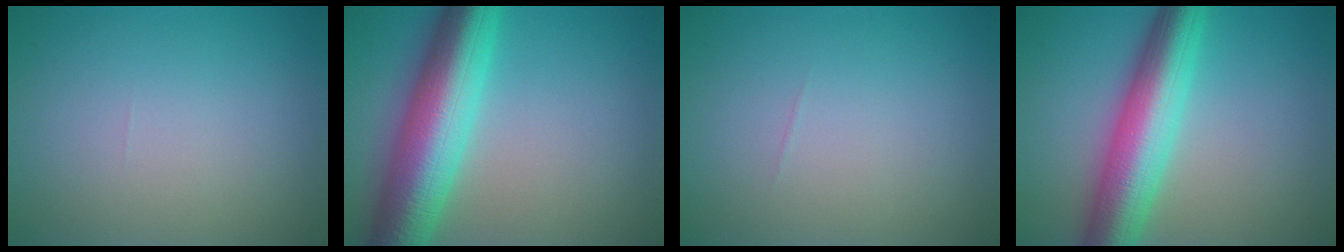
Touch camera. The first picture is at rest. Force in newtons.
{"total": 10.5, "press": 10.5, "slide": 0.2}
{"total": 0.0}
{"total": 8.6, "press": 8.5, "slide": 0.3}